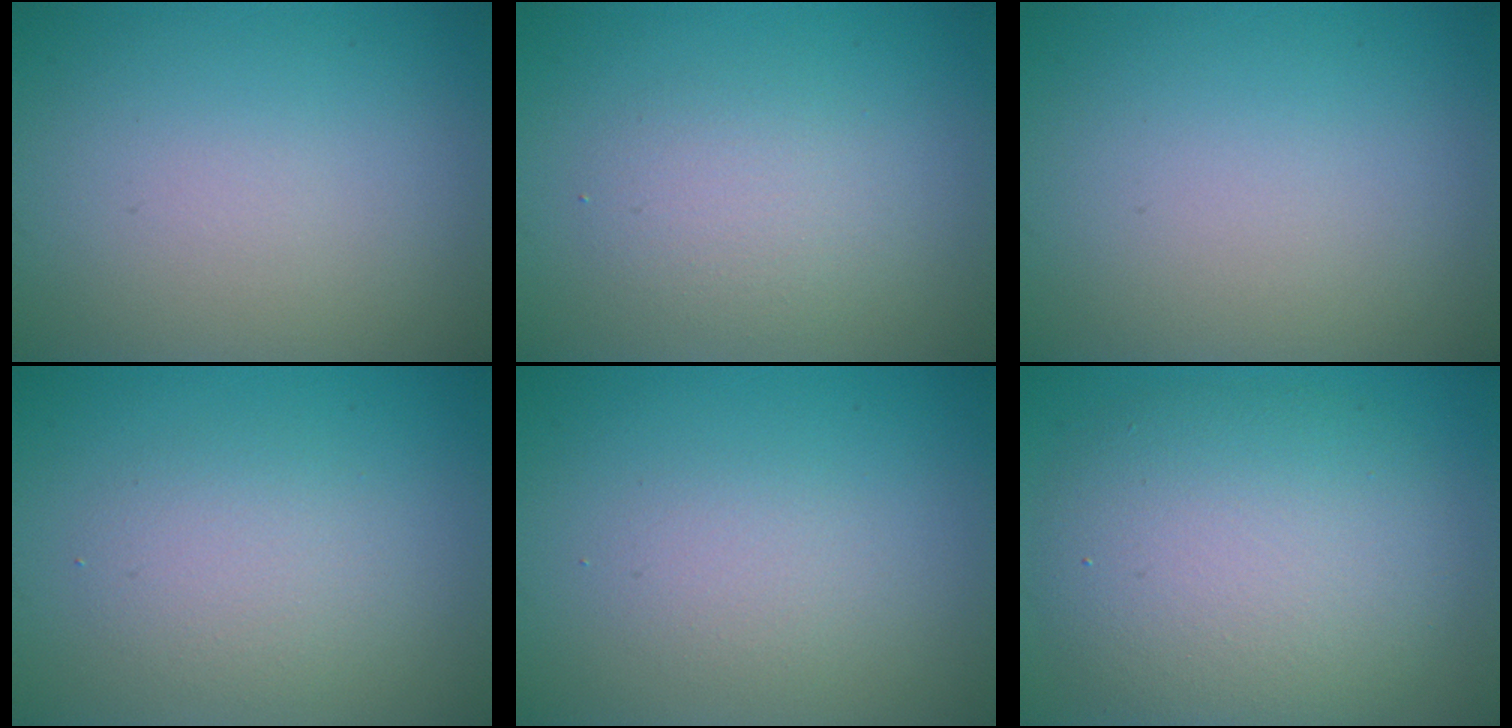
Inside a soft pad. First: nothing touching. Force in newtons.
{"total": 2.5, "press": 2.5, "slide": 0.1}
{"total": 0.0}
{"total": 2.6, "press": 2.6, "slide": 0.2}
{"total": 1.6, "press": 1.6, "slide": 0.1}
{"total": 8.4, "press": 8.4, "slide": 0.5}